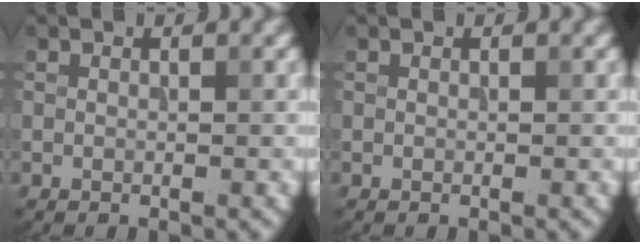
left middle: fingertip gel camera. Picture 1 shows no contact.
{"total": 0.0}